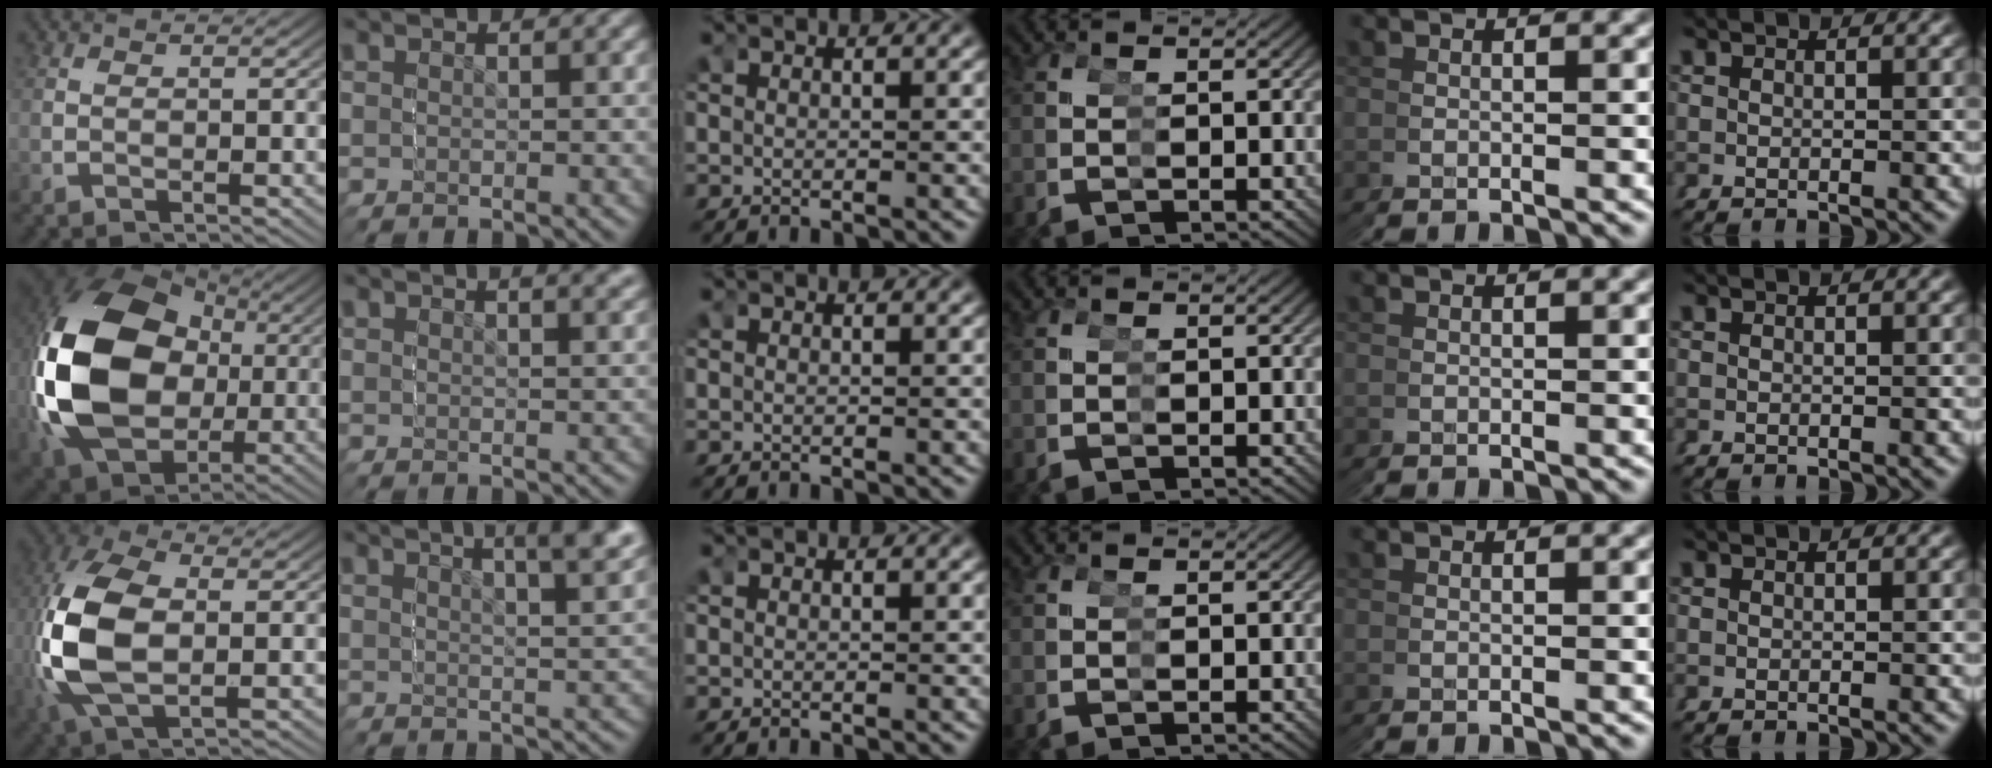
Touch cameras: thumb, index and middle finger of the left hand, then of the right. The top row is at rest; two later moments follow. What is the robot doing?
{"motion": "grasp_and_lifting", "object": "markers"}